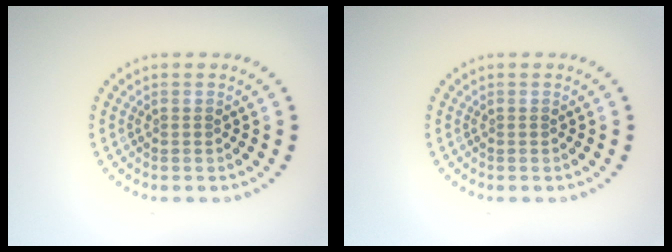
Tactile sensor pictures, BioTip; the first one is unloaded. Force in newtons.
{"total": 0.0}